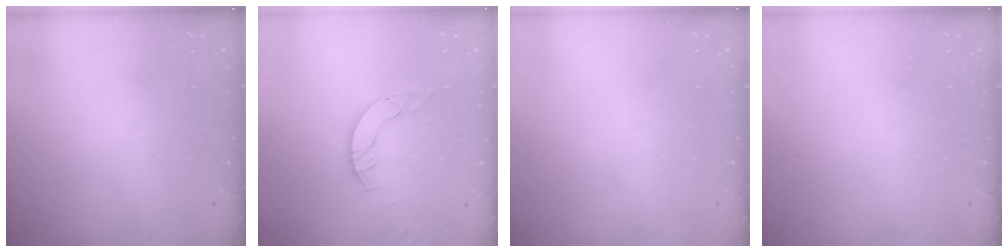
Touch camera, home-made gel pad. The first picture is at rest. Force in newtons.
{"total": 4.0, "press": 4.0, "slide": 0.1}
{"total": 0.0}
{"total": 0.0}